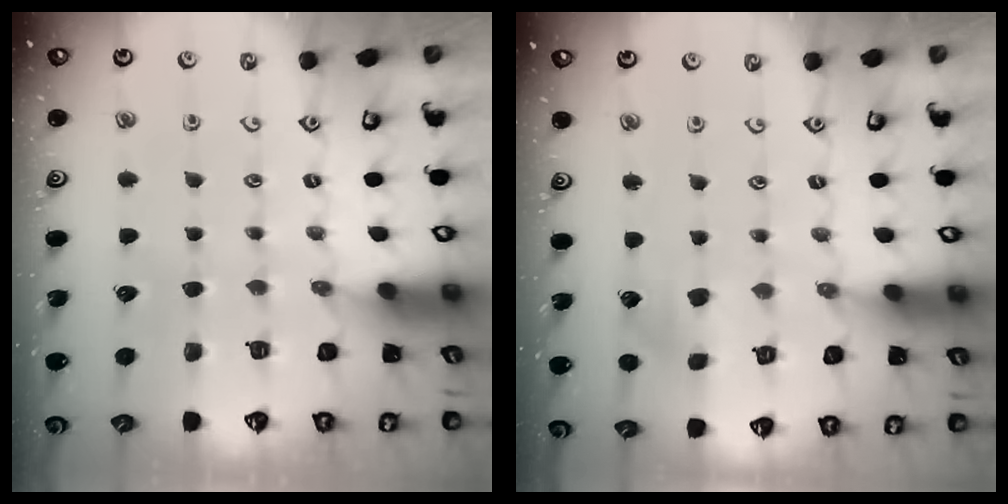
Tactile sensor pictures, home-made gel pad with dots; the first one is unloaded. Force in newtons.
{"total": 4.1, "press": 4.0, "slide": 0.4}